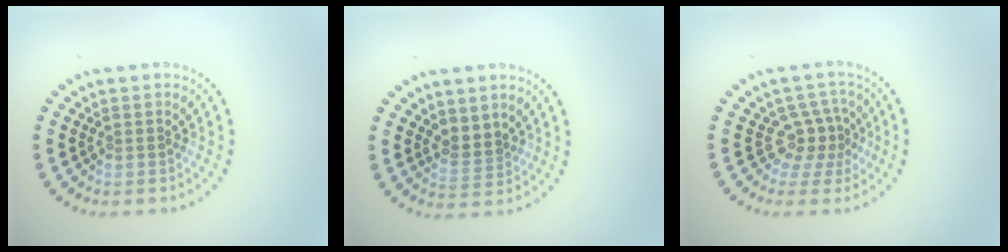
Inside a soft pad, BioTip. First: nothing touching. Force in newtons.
{"total": 1.9, "press": 1.6, "slide": 1.0}
{"total": 2.7, "press": 1.9, "slide": 1.9}